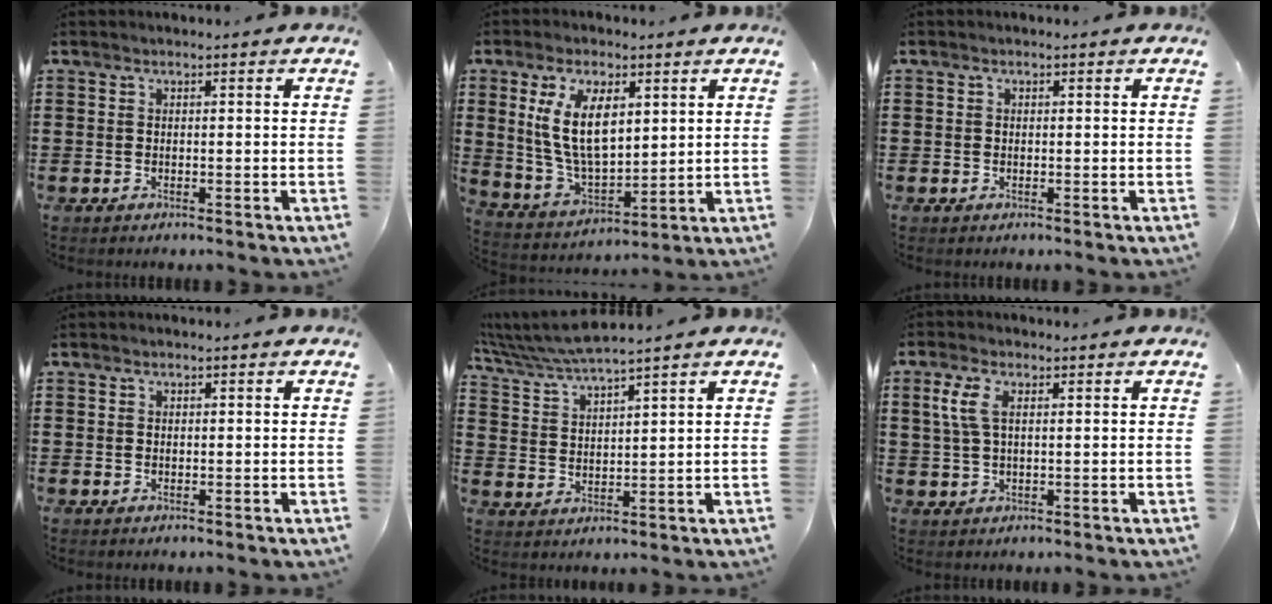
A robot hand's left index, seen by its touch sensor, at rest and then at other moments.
{"total": 10.4, "force": [3.6, 5.4, 8.1], "torque": [-0.180, 0.000, 0.063]}
{"total": 0.8, "force": [0.0, 0.8, 0.1], "torque": [-0.004, 0.005, 0.000]}
{"total": 0.6, "force": [0.2, 0.4, 0.4], "torque": [-0.009, 0.003, 0.004]}
{"total": 5.1, "force": [4.8, -0.5, 1.6], "torque": [-0.049, -0.026, 0.084]}
{"total": 4.5, "force": [1.2, 2.2, 3.7], "torque": [-0.096, 0.005, 0.015]}